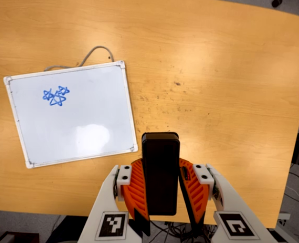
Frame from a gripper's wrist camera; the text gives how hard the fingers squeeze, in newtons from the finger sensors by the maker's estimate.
{"total": 9.0, "left": 7.5, "right": 10.5}